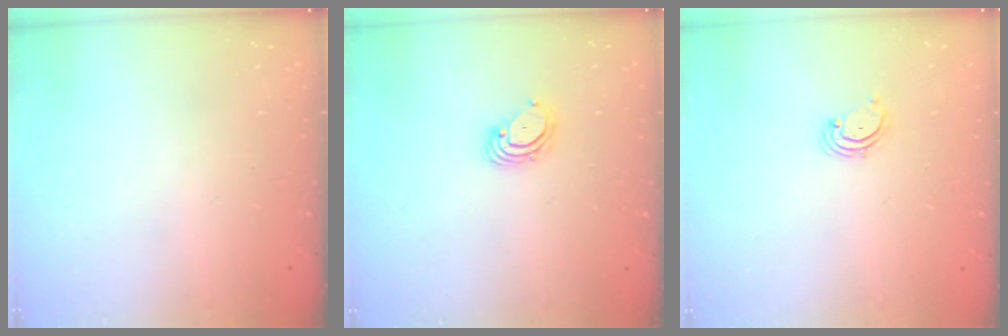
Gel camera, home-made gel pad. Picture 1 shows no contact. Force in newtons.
{"total": 3.4, "press": 3.4, "slide": 0.2}
{"total": 1.7, "press": 1.6, "slide": 0.2}